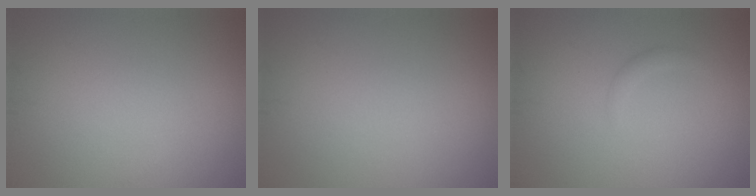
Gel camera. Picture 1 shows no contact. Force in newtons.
{"total": 0.0}
{"total": 0.9, "press": 0.8, "slide": 0.1}